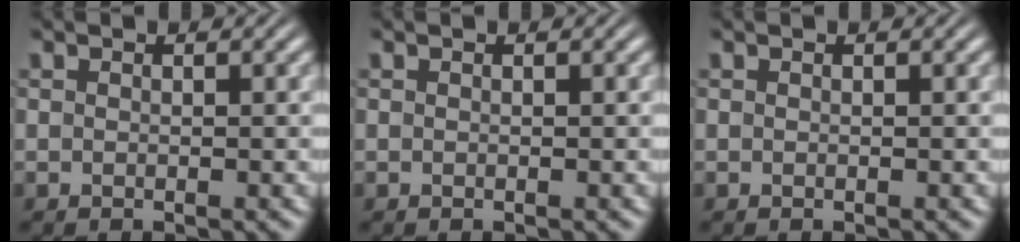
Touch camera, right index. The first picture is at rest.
{"total": 0.0}
{"total": 0.0}